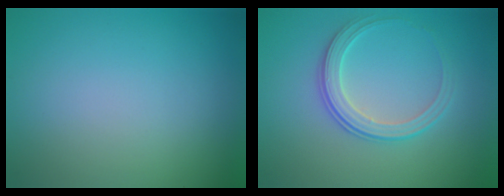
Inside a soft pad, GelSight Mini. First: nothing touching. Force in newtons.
{"total": 2.8, "press": 2.2, "slide": 1.8}